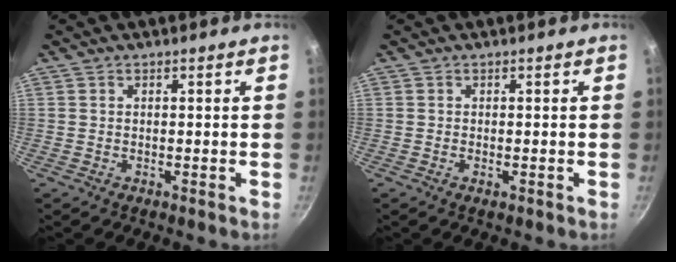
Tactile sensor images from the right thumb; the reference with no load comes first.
{"total": 0.8, "force": [-0.3, 0.3, 0.7], "torque": [-0.014, -0.001, -0.005]}